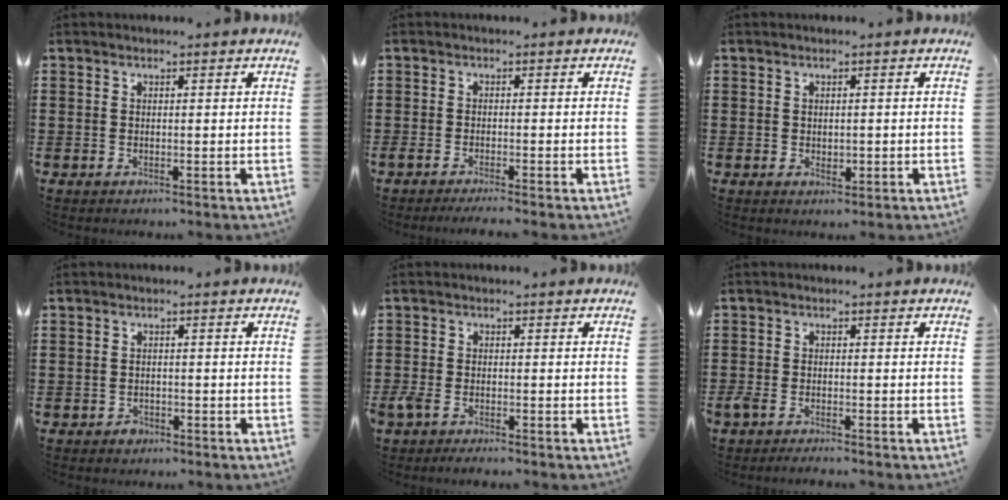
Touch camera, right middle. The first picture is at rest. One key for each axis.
{"total": 1.1, "fx": -0.9, "fy": -0.1, "fz": 0.7, "tx": -0.013, "ty": -0.002, "tz": -0.016}
{"total": 1.1, "fx": 0.0, "fy": 0.8, "fz": 0.7, "tx": -0.006, "ty": 0.002, "tz": -0.002}
{"total": 1.1, "fx": -0.9, "fy": 0.6, "fz": 0.2, "tx": -0.007, "ty": -0.001, "tz": -0.020}
{"total": 2.2, "fx": -1.8, "fy": 0.7, "fz": 1.1, "tx": -0.035, "ty": -0.003, "tz": -0.040}
{"total": 2.0, "fx": -1.7, "fy": 0.5, "fz": 0.8, "tx": -0.031, "ty": -0.004, "tz": -0.039}